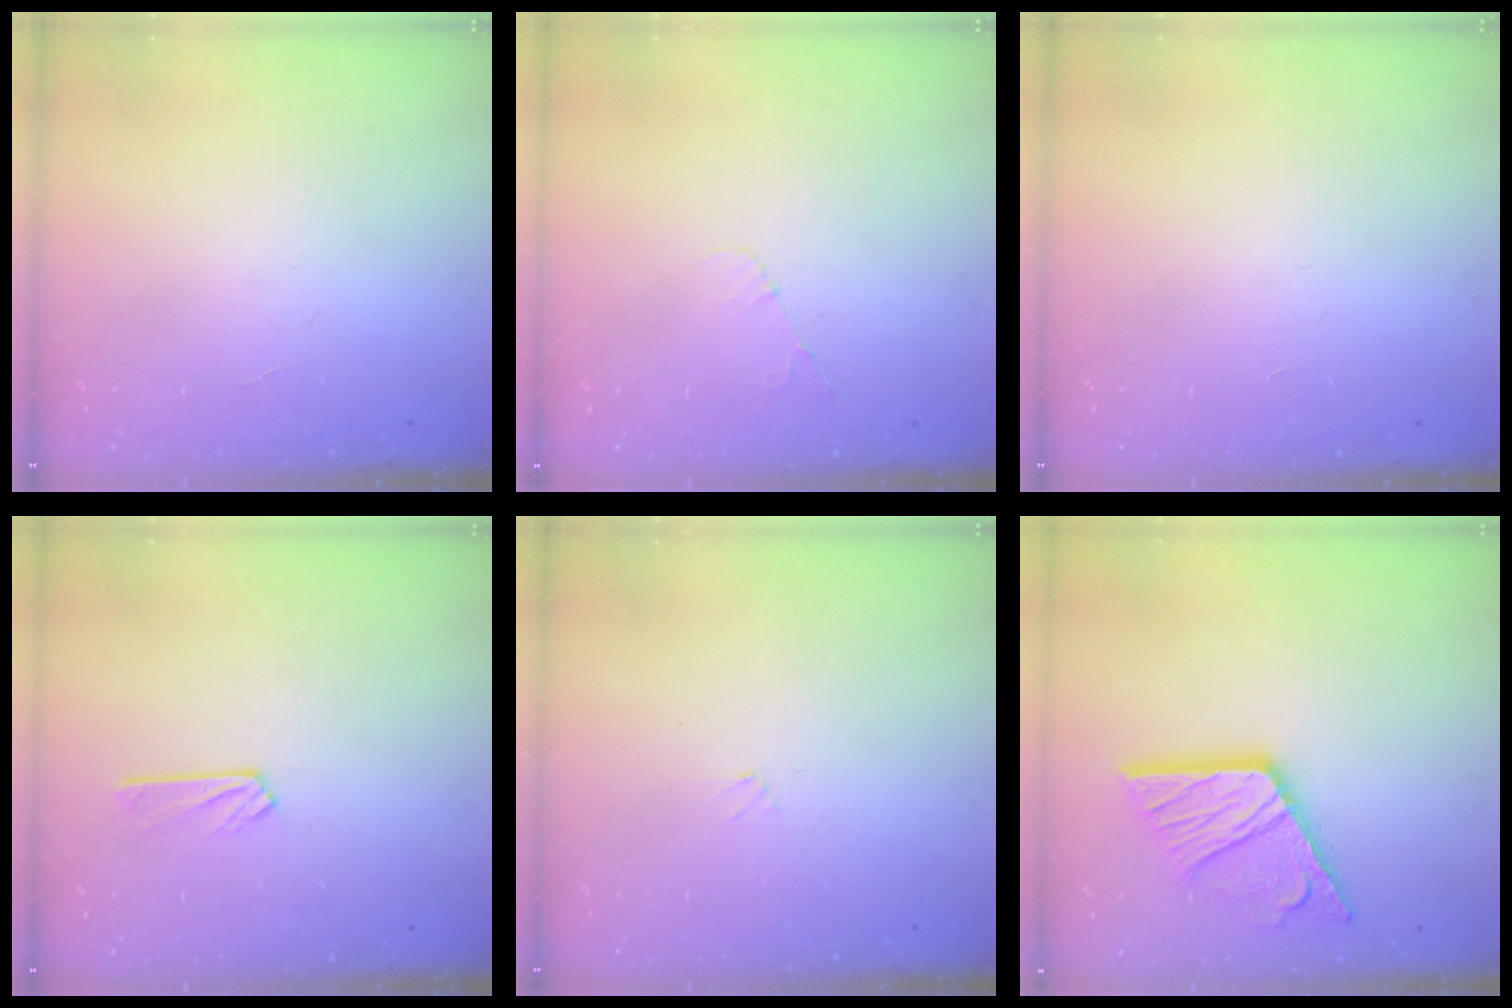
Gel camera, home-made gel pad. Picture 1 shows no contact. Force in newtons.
{"total": 4.0, "press": 4.0, "slide": 0.6}
{"total": 0.0}
{"total": 3.2, "press": 3.2, "slide": 0.3}
{"total": 0.9, "press": 0.9, "slide": 0.2}
{"total": 17.3, "press": 17.2, "slide": 1.7}